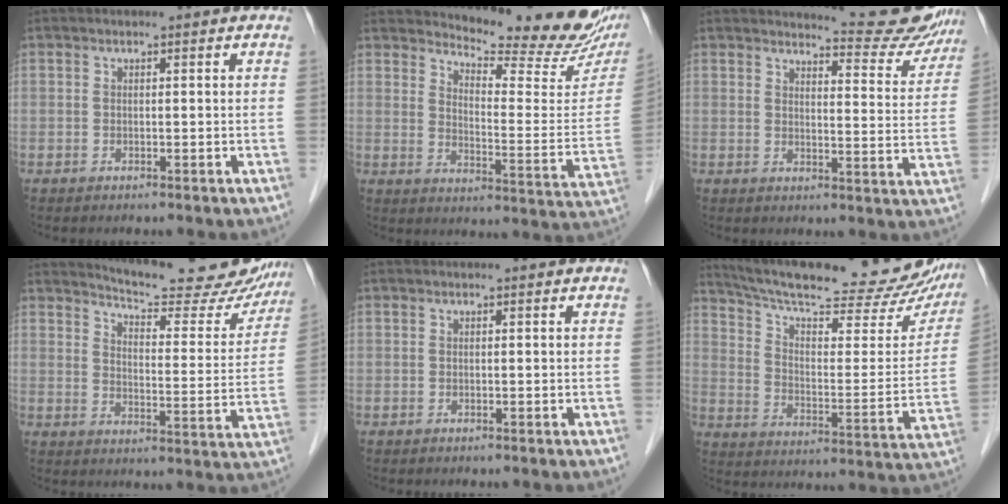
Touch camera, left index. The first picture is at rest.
{"total": 18.5, "force": [17.1, 2.6, 6.4], "torque": [-0.089, -0.086, 0.206]}
{"total": 11.2, "force": [10.9, 1.4, 2.1], "torque": [-0.016, -0.044, 0.117]}
{"total": 17.9, "force": [17.0, 2.8, 4.9], "torque": [-0.061, -0.057, 0.203]}
{"total": 0.0}
{"total": 29.2, "force": [26.0, 5.1, 12.2], "torque": [-0.195, -0.050, 0.342]}